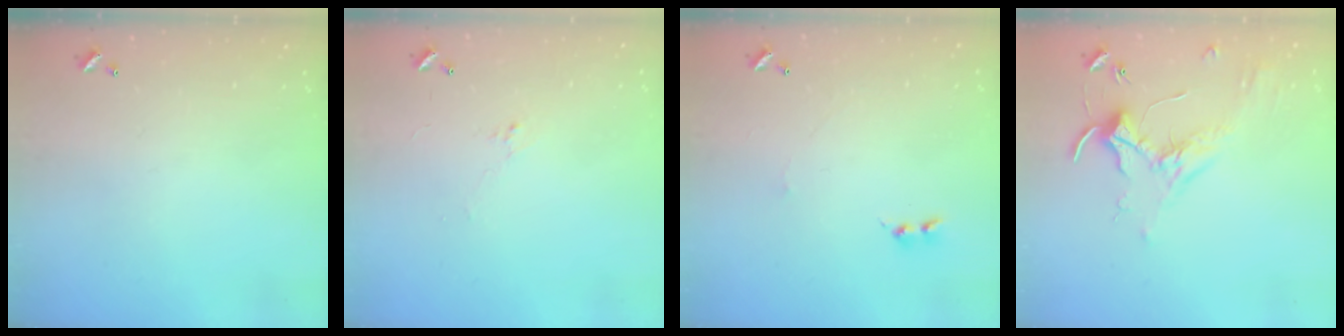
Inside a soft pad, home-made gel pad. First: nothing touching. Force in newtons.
{"total": 0.6, "press": 0.3, "slide": 0.5}
{"total": 0.8, "press": 0.7, "slide": 0.5}
{"total": 1.8, "press": 1.8, "slide": 0.4}